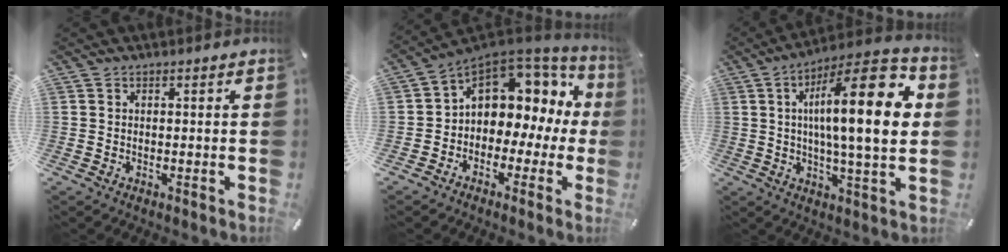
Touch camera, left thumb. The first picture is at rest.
{"total": 9.0, "force": [3.2, 7.2, 4.5], "torque": [-0.074, -0.029, 0.057]}
{"total": 21.7, "force": [4.4, 5.0, 20.6], "torque": [-0.339, -0.017, 0.054]}